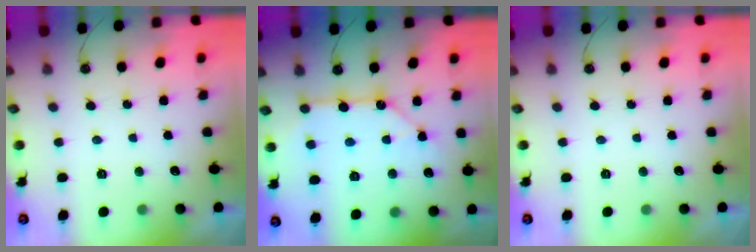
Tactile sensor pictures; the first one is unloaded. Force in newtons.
{"total": 10.8, "press": 10.7, "slide": 1.0}
{"total": 0.0}